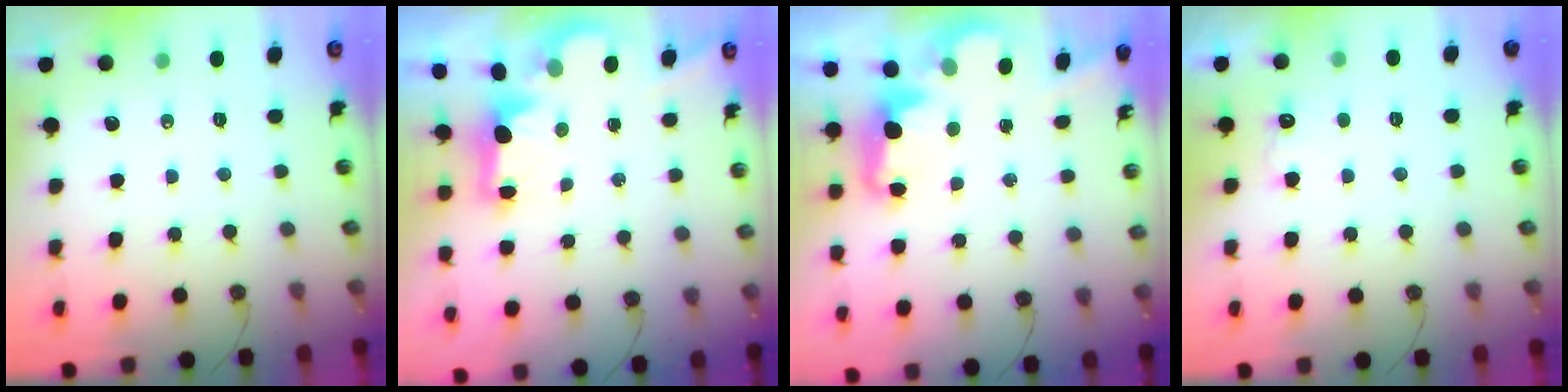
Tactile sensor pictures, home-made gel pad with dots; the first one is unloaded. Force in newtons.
{"total": 2.1, "press": 1.9, "slide": 0.8}
{"total": 2.4, "press": 2.3, "slide": 0.7}
{"total": 5.1, "press": 5.0, "slide": 1.1}